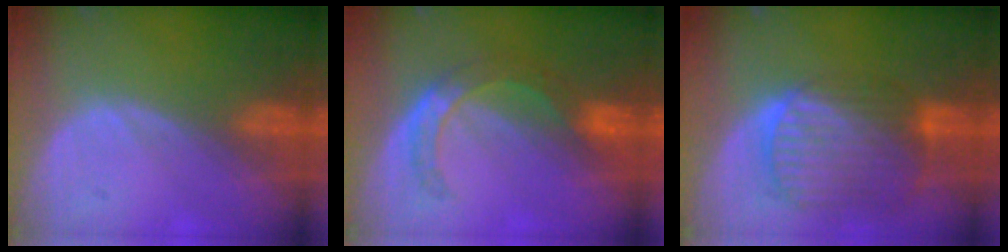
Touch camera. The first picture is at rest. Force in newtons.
{"total": 5.6, "press": 5.4, "slide": 1.6}
{"total": 10.3, "press": 8.7, "slide": 5.6}